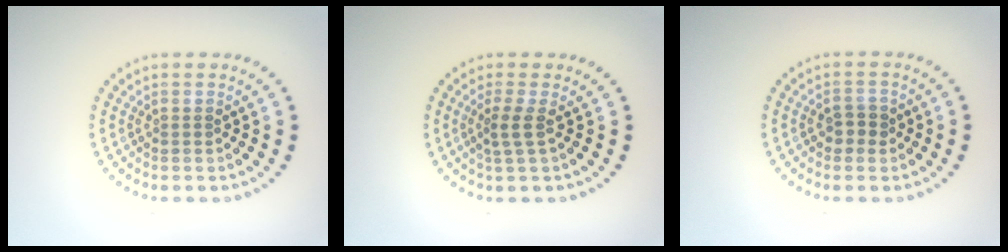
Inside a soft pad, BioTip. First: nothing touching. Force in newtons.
{"total": 1.8, "press": 1.3, "slide": 1.2}
{"total": 1.8, "press": 1.8, "slide": 0.5}